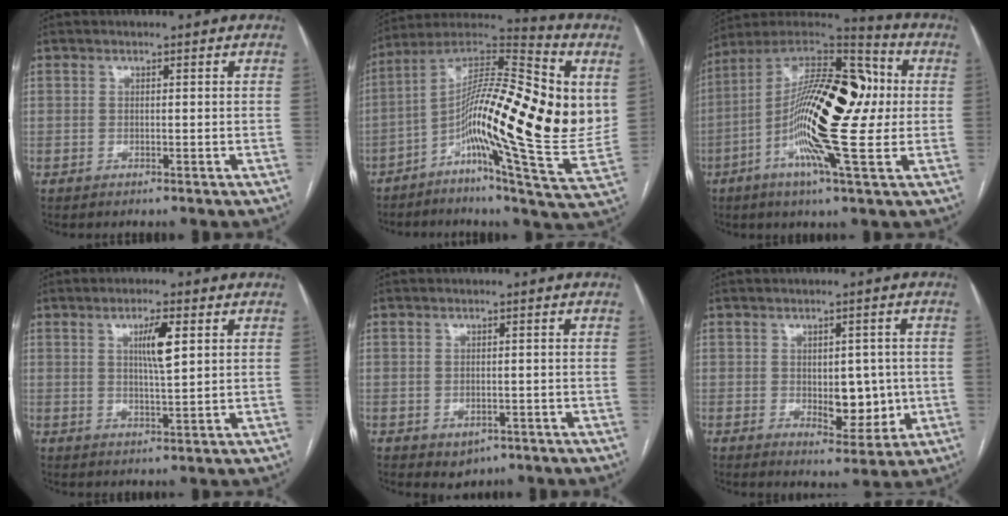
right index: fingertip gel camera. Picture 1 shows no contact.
{"total": 24.5, "force": [1.0, 4.4, 24.1], "torque": [-0.372, 0.033, 0.002]}
{"total": 23.1, "force": [-0.8, 5.1, 22.5], "torque": [-0.404, 0.025, -0.023]}
{"total": 4.9, "force": [1.7, 0.5, 4.6], "torque": [-0.081, -0.001, 0.029]}
{"total": 2.6, "force": [-1.3, 2.0, 1.2], "torque": [-0.014, 0.000, -0.005]}
{"total": 7.0, "force": [-0.5, 3.7, 5.9], "torque": [-0.071, -0.001, 0.005]}